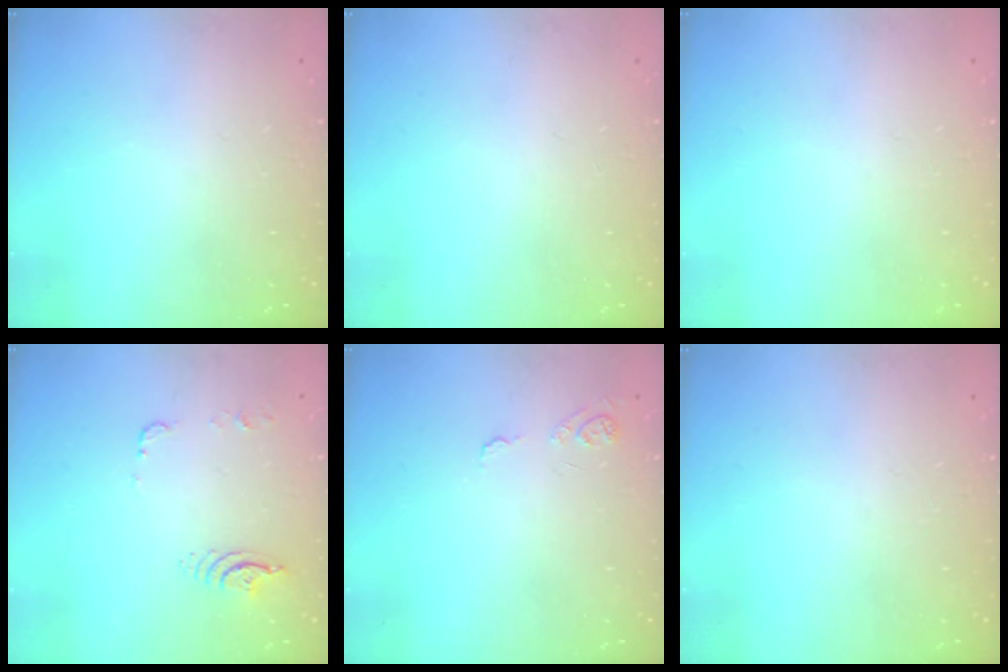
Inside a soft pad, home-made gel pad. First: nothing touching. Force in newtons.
{"total": 0.0}
{"total": 0.0}
{"total": 6.7, "press": 6.7, "slide": 0.5}
{"total": 7.2, "press": 7.2, "slide": 0.7}
{"total": 0.0}